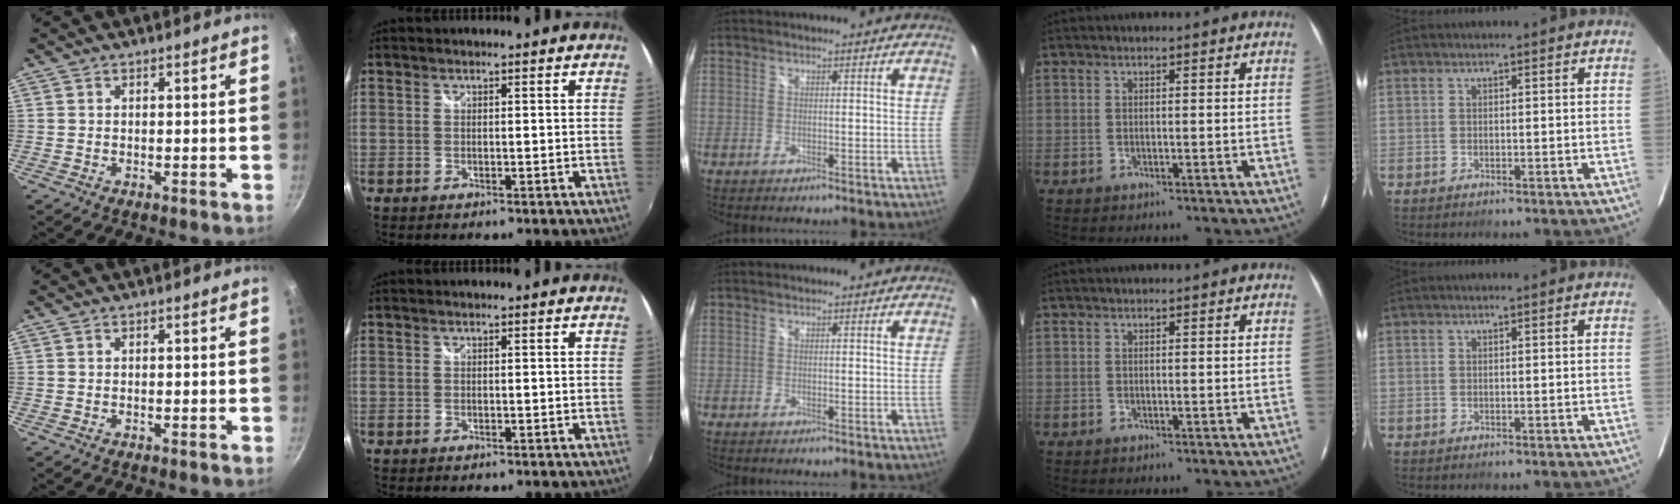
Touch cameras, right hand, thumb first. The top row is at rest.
{}